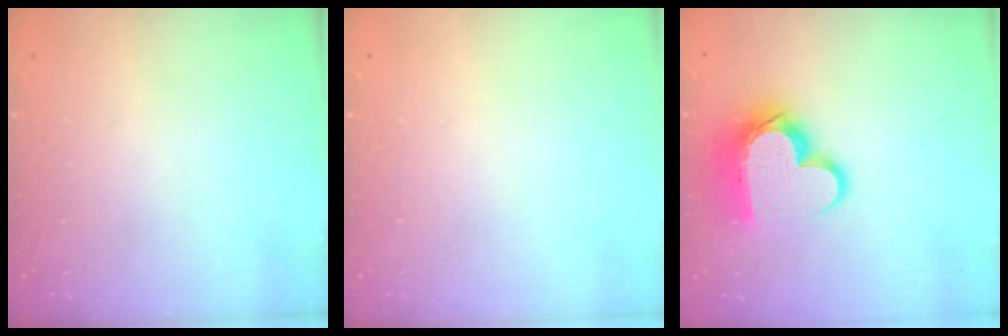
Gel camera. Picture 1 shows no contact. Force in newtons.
{"total": 0.0}
{"total": 15.5, "press": 15.5, "slide": 1.3}